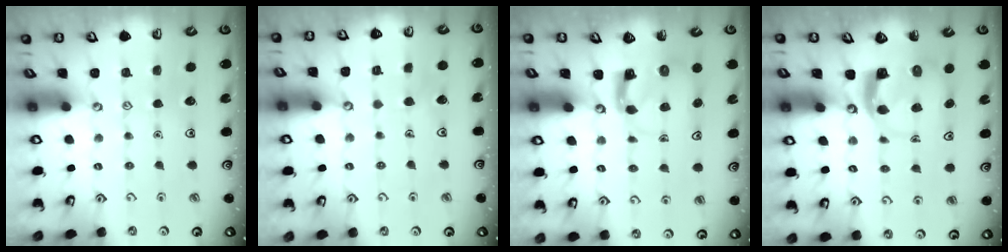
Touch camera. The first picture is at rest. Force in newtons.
{"total": 1.8, "press": 1.8, "slide": 0.0}
{"total": 4.0, "press": 3.9, "slide": 0.7}
{"total": 4.8, "press": 4.8, "slide": 0.5}